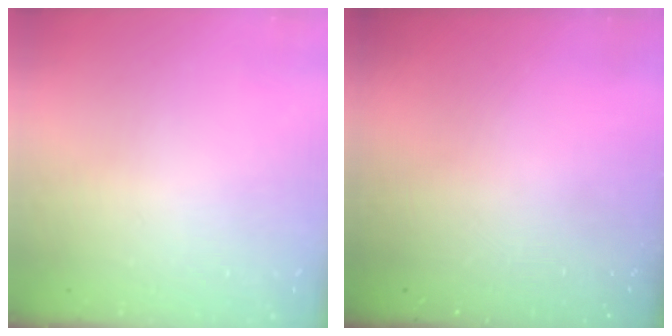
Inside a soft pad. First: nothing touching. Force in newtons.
{"total": 0.0}